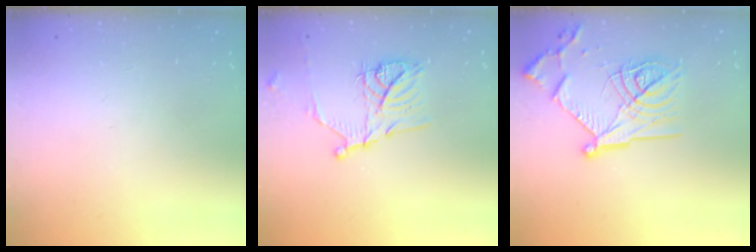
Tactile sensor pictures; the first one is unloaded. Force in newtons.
{"total": 13.8, "press": 13.7, "slide": 0.8}
{"total": 19.8, "press": 19.7, "slide": 1.2}